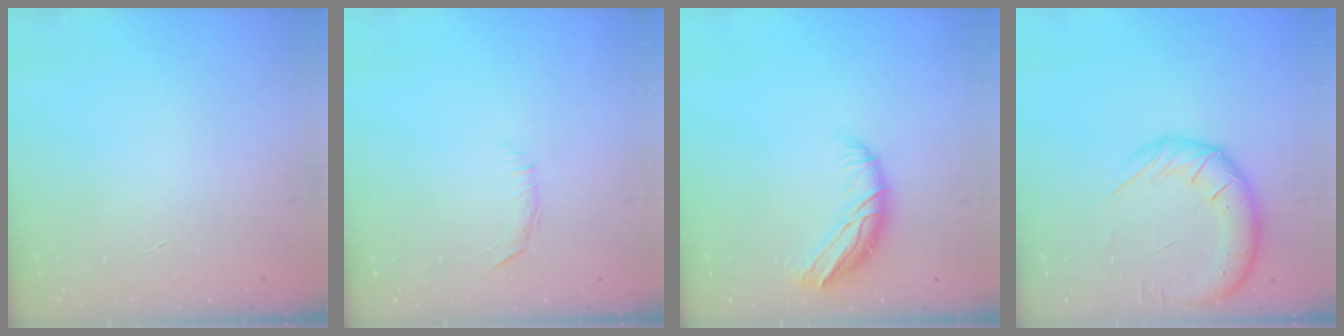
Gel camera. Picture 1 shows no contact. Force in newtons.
{"total": 6.2, "press": 5.9, "slide": 1.9}
{"total": 10.3, "press": 10.2, "slide": 0.8}
{"total": 15.8, "press": 15.5, "slide": 3.5}